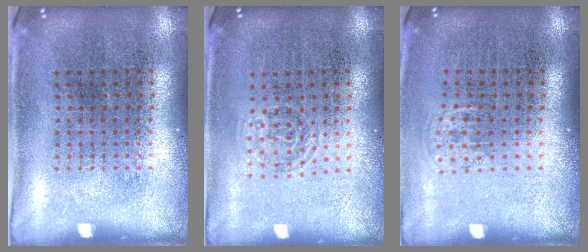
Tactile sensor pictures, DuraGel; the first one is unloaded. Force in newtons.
{"total": 0.7, "press": 0.5, "slide": 0.5}
{"total": 0.6, "press": 0.5, "slide": 0.3}